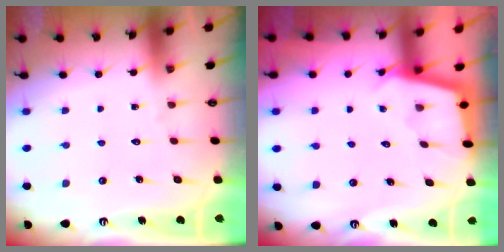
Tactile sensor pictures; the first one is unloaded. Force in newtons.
{"total": 2.2, "press": 2.2, "slide": 0.2}